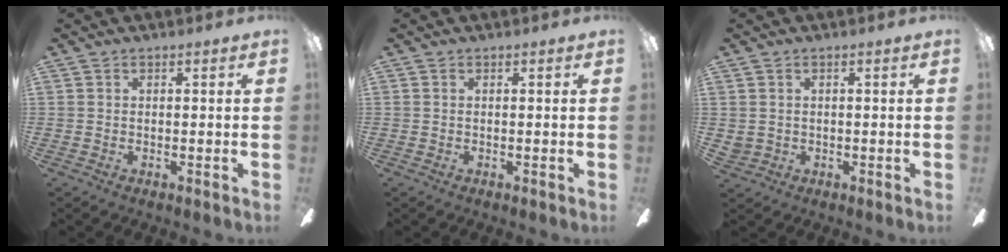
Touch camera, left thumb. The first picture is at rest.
{"total": 0.0}
{"total": 1.6, "force": [0.4, 1.5, 0.3], "torque": [-0.008, 0.004, 0.005]}